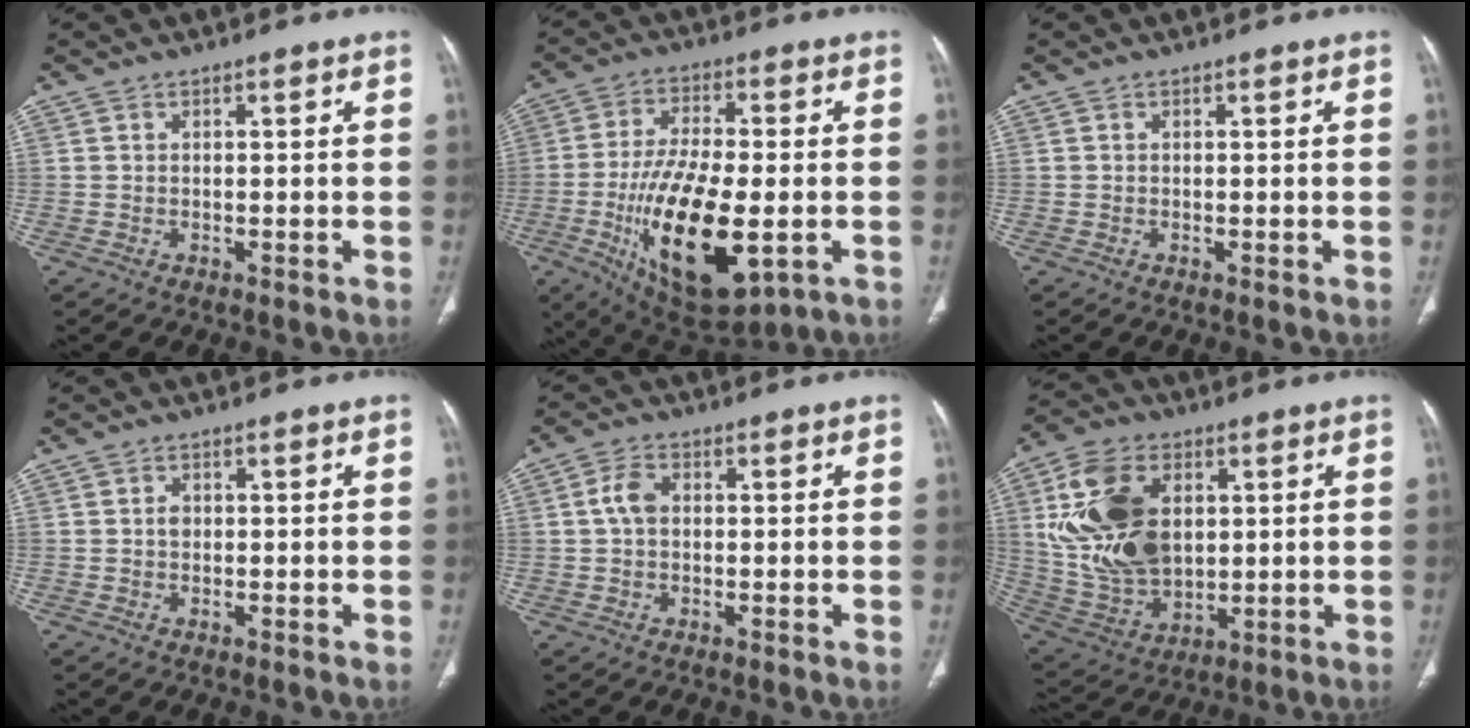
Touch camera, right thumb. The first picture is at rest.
{"total": 21.4, "force": [-5.3, 9.1, 18.6], "torque": [-0.337, -0.009, -0.071]}
{"total": 0.0}
{"total": 1.3, "force": [0.0, 1.1, 0.8], "torque": [-0.009, 0.003, -0.001]}
{"total": 3.9, "force": [0.3, 2.7, 2.8], "torque": [-0.056, 0.011, 0.002]}
{"total": 19.7, "force": [4.0, 13.0, 14.2], "torque": [-0.257, -0.011, 0.089]}